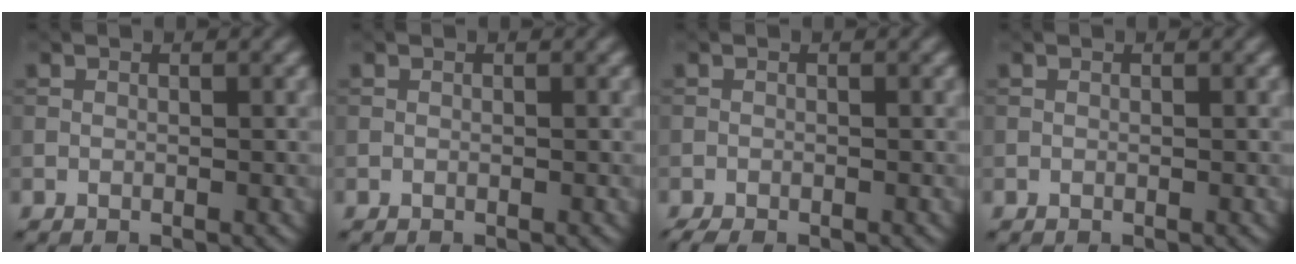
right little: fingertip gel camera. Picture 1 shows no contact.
{"total": 0.0}
{"total": 1.6, "force": [-1.4, 0.3, 0.6], "torque": [-0.012, -0.004, -0.026]}
{"total": 0.0}